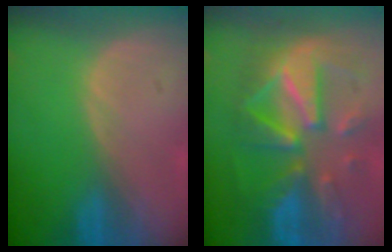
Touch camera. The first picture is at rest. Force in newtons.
{"total": 12.3, "press": 12.3, "slide": 1.2}